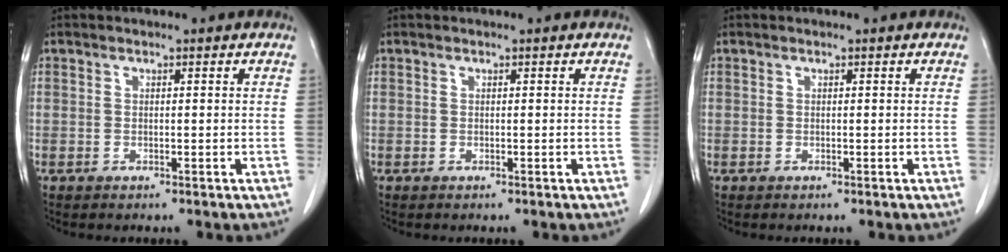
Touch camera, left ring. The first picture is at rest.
{"total": 0.0}
{"total": 0.0}